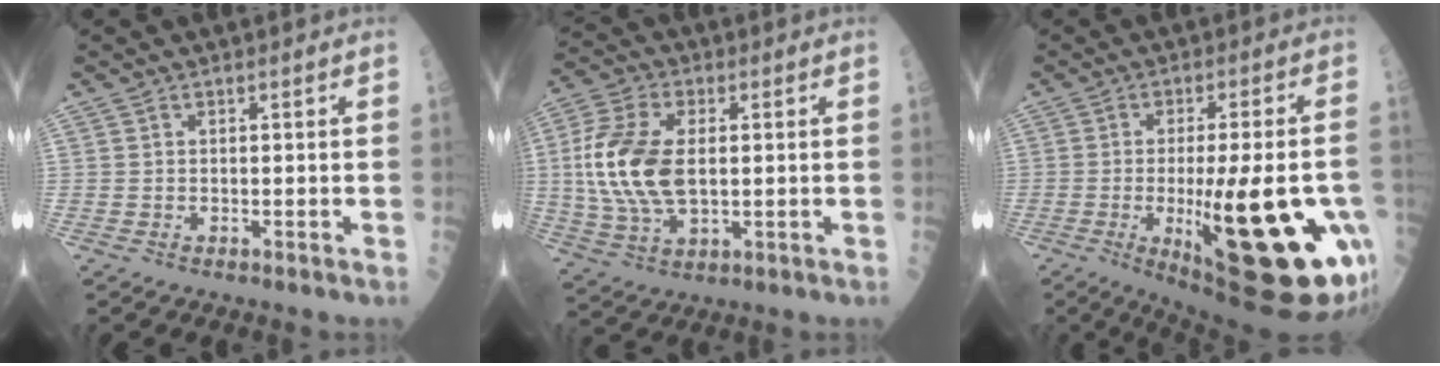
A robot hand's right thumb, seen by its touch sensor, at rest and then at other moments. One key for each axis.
{"total": 15.5, "fx": 1.1, "fy": 8.4, "fz": 13.0, "tx": -0.276, "ty": 0.000, "tz": 0.019}
{"total": 28.2, "fx": -6.3, "fy": 7.5, "fz": 26.4, "tx": -0.328, "ty": -0.023, "tz": -0.071}